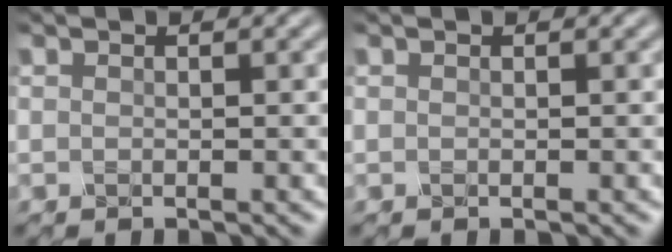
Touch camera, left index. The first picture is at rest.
{"total": 0.0}